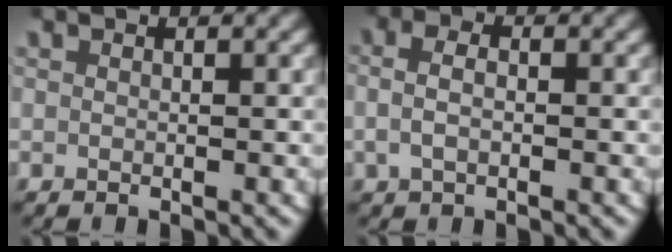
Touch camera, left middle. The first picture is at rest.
{"total": 2.7, "force": [-0.2, 1.8, 2.0], "torque": [-0.048, 0.000, -0.003]}